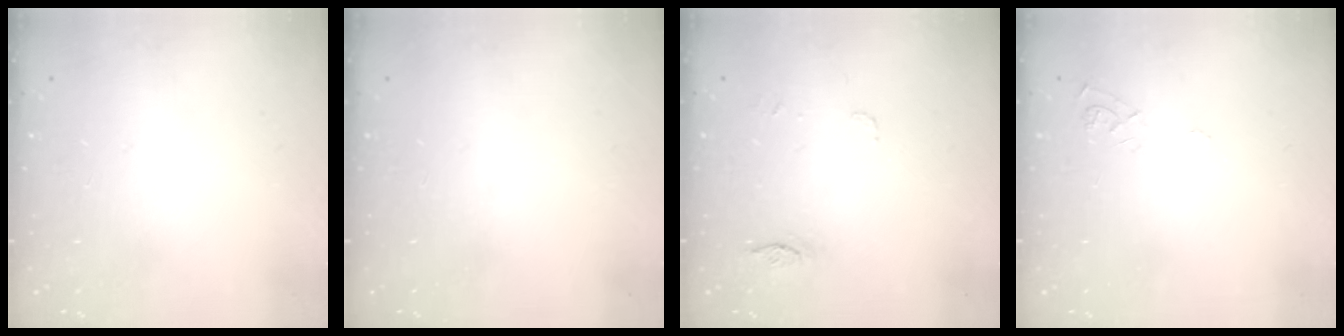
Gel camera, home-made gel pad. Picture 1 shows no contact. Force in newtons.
{"total": 0.0}
{"total": 5.5, "press": 5.4, "slide": 0.4}
{"total": 6.8, "press": 6.8, "slide": 0.6}